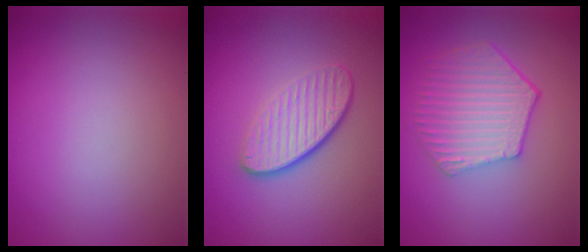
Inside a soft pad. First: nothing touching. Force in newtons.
{"total": 4.6, "press": 3.1, "slide": 3.3}
{"total": 5.9, "press": 4.5, "slide": 3.9}